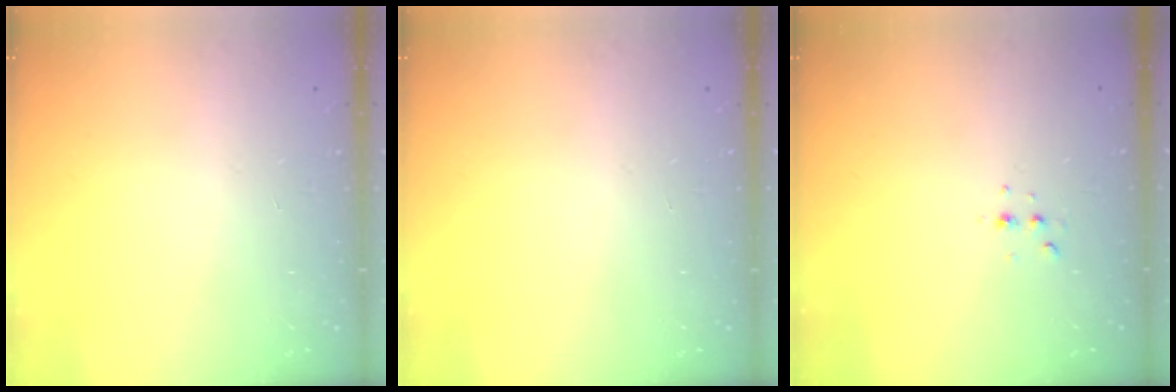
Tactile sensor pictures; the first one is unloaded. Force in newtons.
{"total": 0.0}
{"total": 2.8, "press": 2.8, "slide": 0.7}